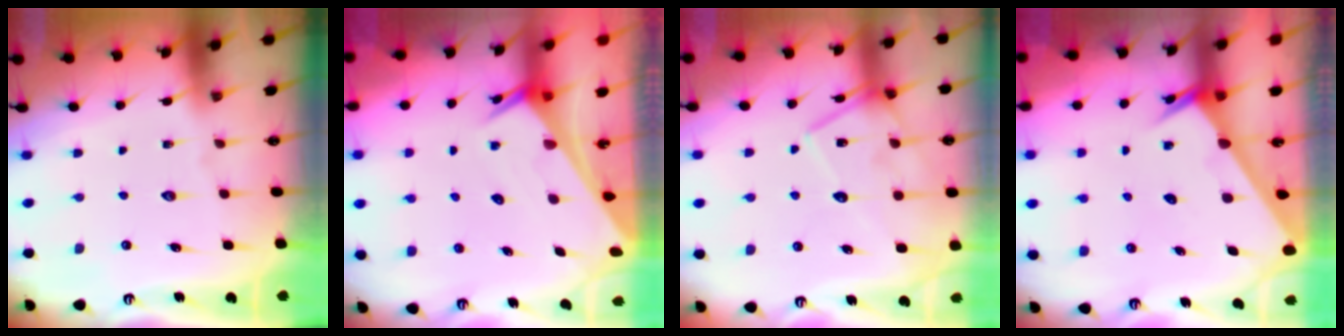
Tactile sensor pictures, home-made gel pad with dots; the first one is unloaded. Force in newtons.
{"total": 2.5, "press": 2.5, "slide": 0.1}
{"total": 13.8, "press": 13.8, "slide": 0.9}
{"total": 2.3, "press": 2.3, "slide": 0.1}